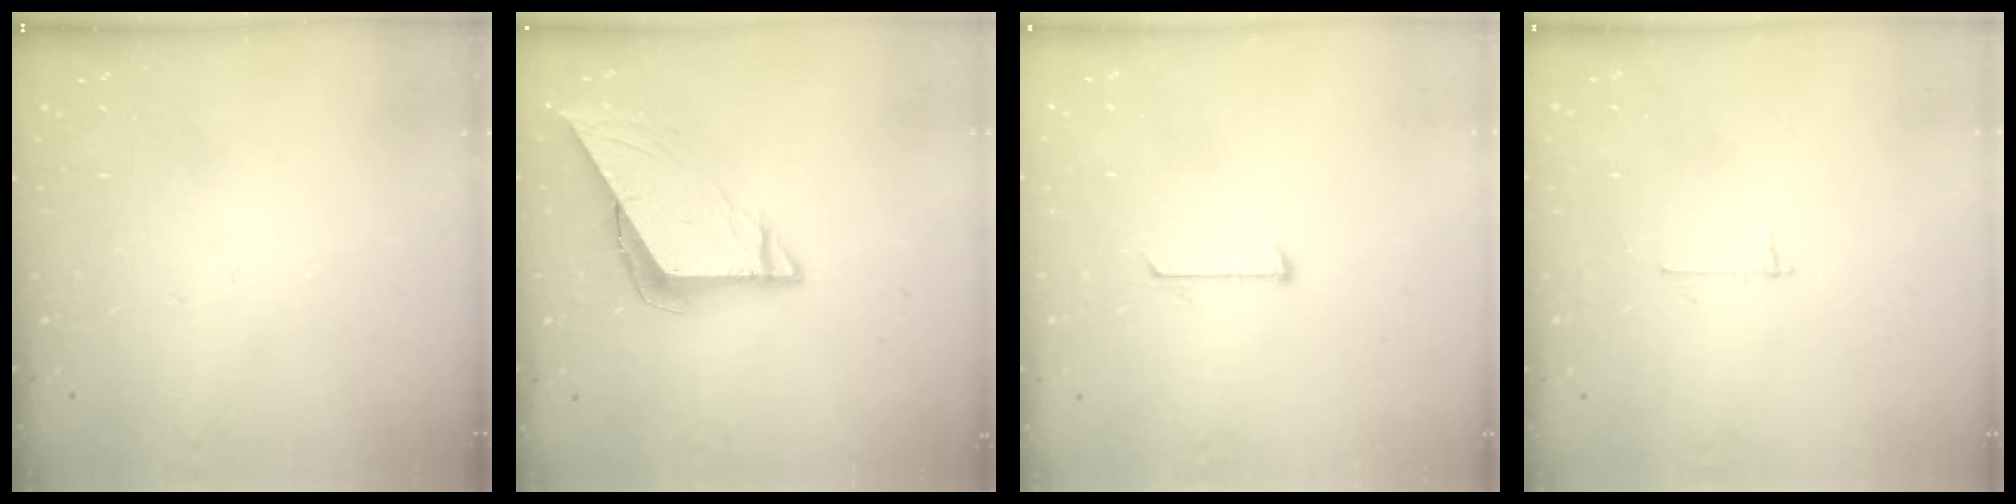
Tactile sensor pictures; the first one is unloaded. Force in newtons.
{"total": 7.4, "press": 7.4, "slide": 0.6}
{"total": 5.9, "press": 5.9, "slide": 0.4}
{"total": 2.7, "press": 2.7, "slide": 0.3}